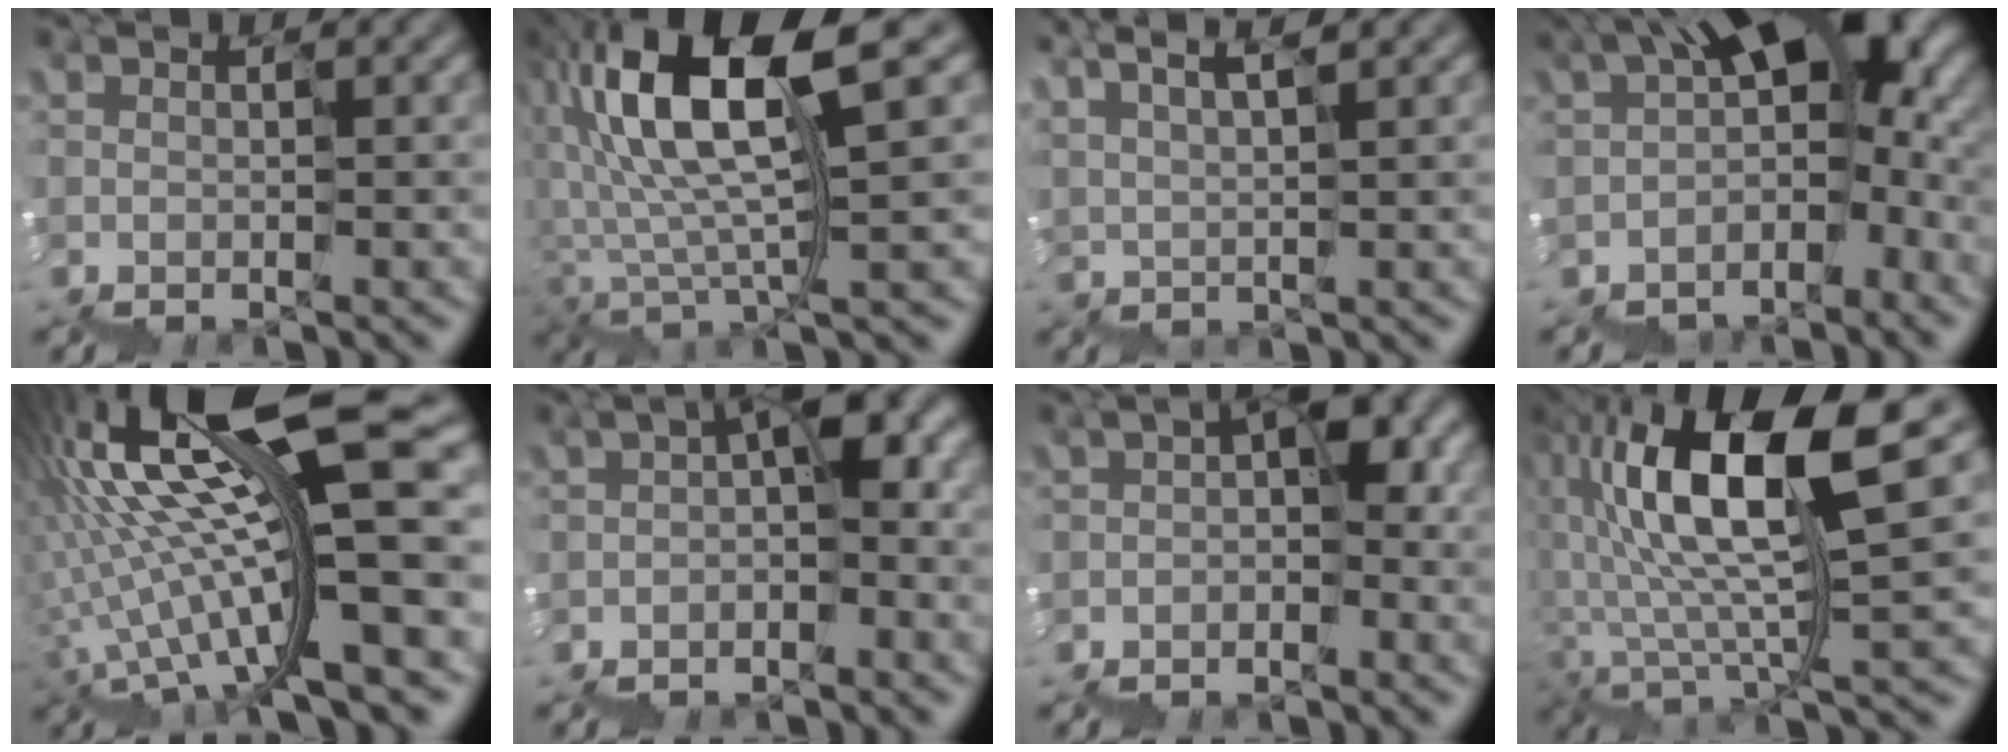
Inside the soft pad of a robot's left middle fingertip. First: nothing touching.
{"total": 7.6, "force": [2.9, 1.8, 6.8], "torque": [-0.139, 0.019, 0.058]}
{"total": 3.3, "force": [3.2, 0.4, 0.8], "torque": [-0.022, 0.025, 0.056]}
{"total": 8.4, "force": [-1.2, 4.2, 7.2], "torque": [-0.123, 0.020, -0.024]}
{"total": 14.1, "force": [1.0, 2.7, 13.8], "torque": [-0.265, 0.028, 0.023]}
{"total": 4.6, "force": [-1.0, 1.7, 4.1], "torque": [-0.075, 0.017, -0.023]}
{"total": 3.7, "force": [-1.0, 1.7, 3.1], "torque": [-0.064, 0.015, -0.027]}
{"total": 9.5, "force": [1.9, 2.4, 9.0], "torque": [-0.175, 0.022, 0.037]}